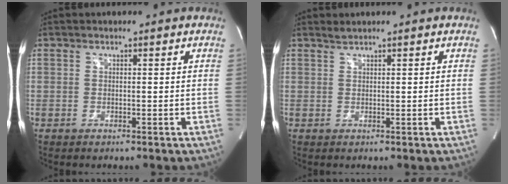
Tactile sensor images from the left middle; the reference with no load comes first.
{"total": 0.7, "force": [0.6, -0.3, 0.0], "torque": [-0.008, 0.001, 0.017]}